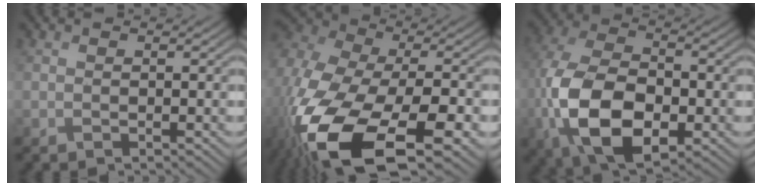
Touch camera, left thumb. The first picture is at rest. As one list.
[{"total": 22.1, "force": [-9.5, 12.1, 15.8], "torque": [-0.364, -0.108, -0.101]}, {"total": 14.8, "force": [-4.4, 8.5, 11.2], "torque": [-0.276, -0.031, -0.087]}]